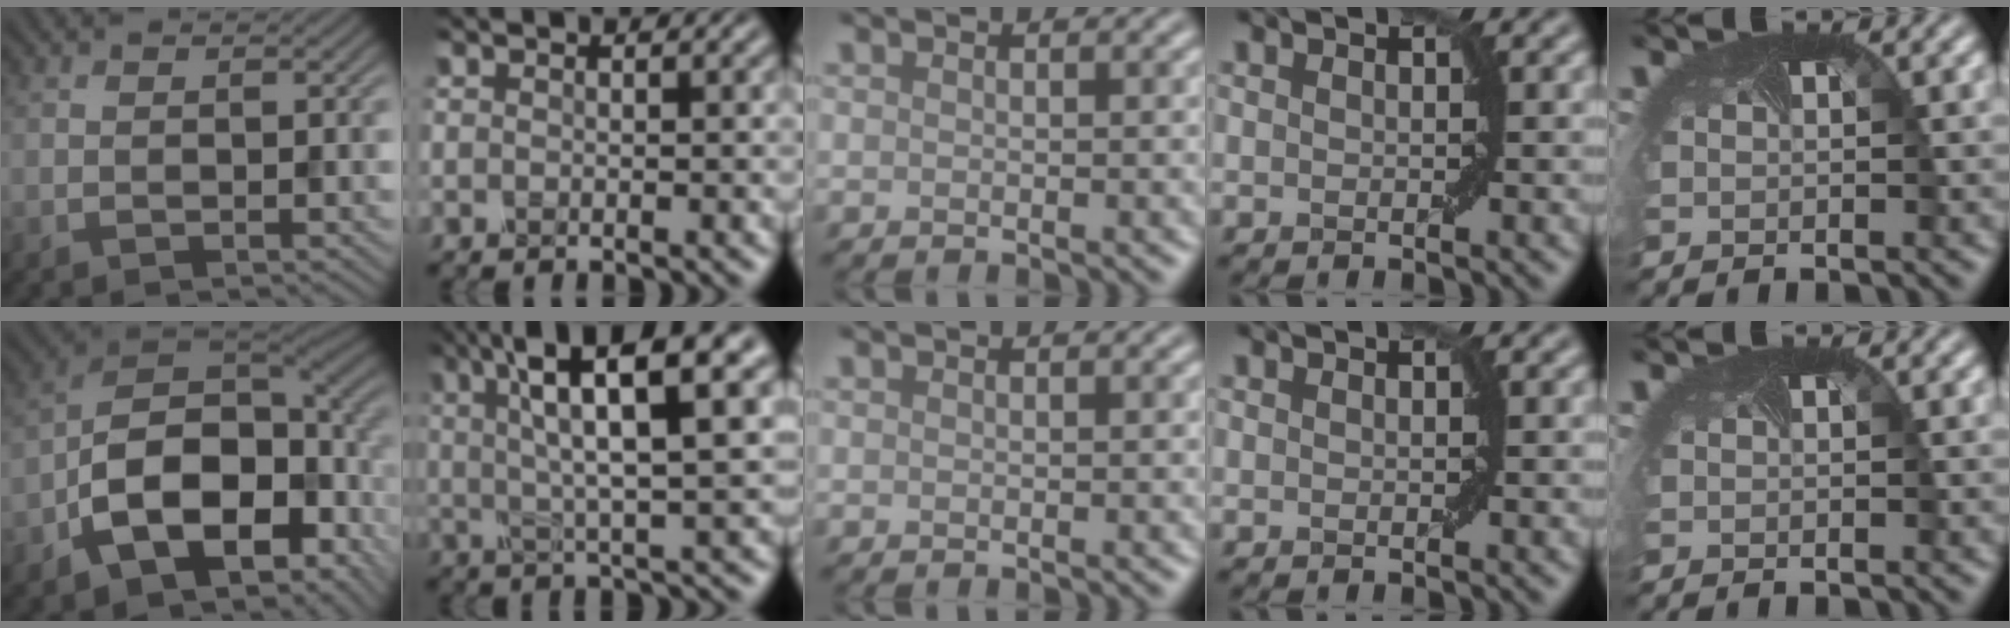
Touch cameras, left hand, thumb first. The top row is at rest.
{"thumb": {"total": 17.1, "force": [-5.5, 10.2, 12.6], "torque": [-0.224, -0.030, -0.089]}, "index": {"total": 11.2, "force": [4.4, 2.8, 9.9], "torque": [-0.160, 0.020, 0.078]}}